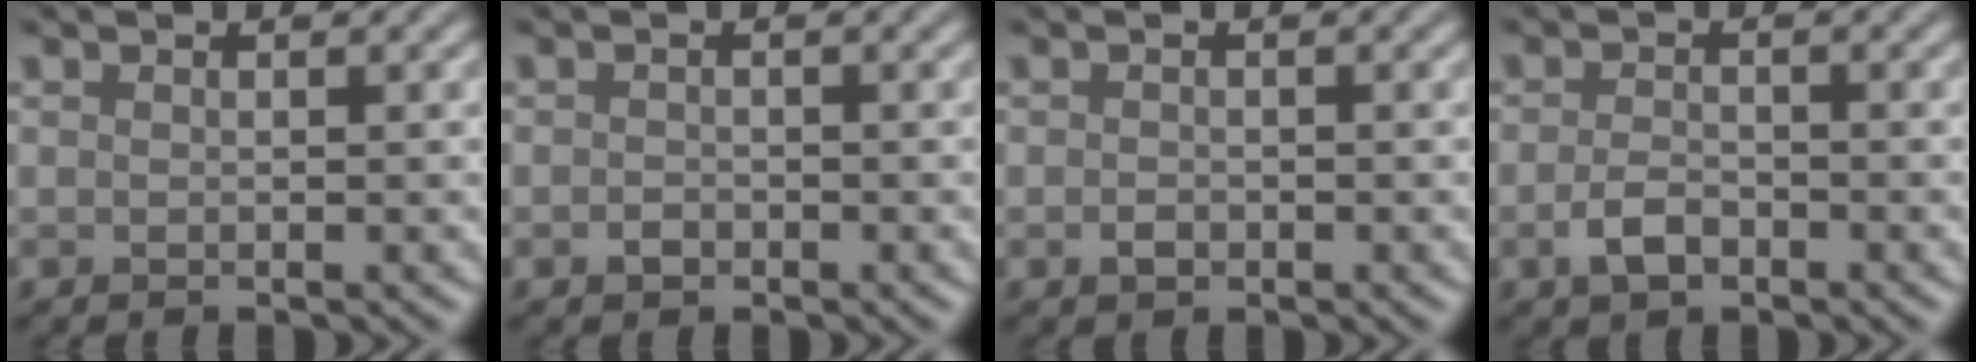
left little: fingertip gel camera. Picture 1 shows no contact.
{"total": 0.8, "force": [-0.5, 0.6, 0.2], "torque": [-0.003, -0.003, -0.014]}
{"total": 1.0, "force": [-0.4, 0.8, 0.5], "torque": [-0.009, -0.003, -0.012]}
{"total": 2.0, "force": [-1.1, 1.1, 1.3], "torque": [-0.027, 0.000, -0.026]}